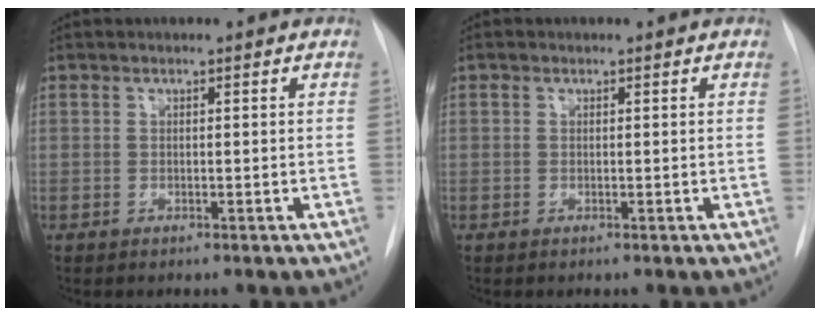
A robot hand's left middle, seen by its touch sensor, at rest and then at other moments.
{"total": 0.0}